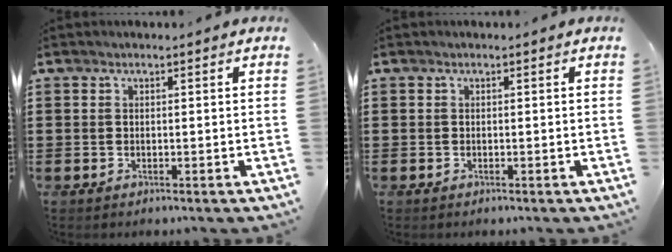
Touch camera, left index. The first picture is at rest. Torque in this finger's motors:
{"motor_torque": [0.00, 0.00, 0.01, 0.00]}